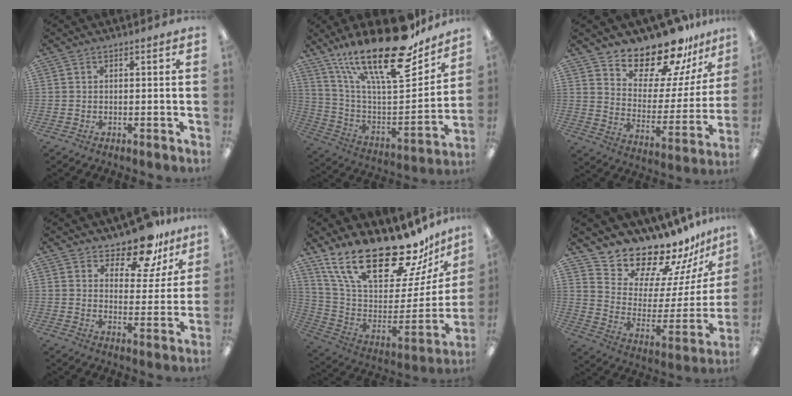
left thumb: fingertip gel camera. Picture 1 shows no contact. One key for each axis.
{"total": 28.4, "fx": 18.7, "fy": 9.3, "fz": 19.2, "tx": -0.330, "ty": -0.117, "tz": 0.314}
{"total": 17.9, "fx": 16.1, "fy": 5.9, "fz": 5.2, "tx": -0.086, "ty": -0.141, "tz": 0.283}
{"total": 12.6, "fx": 10.5, "fy": 5.0, "fz": 4.9, "tx": -0.072, "ty": -0.076, "tz": 0.189}
{"total": 26.5, "fx": 19.5, "fy": 9.4, "fz": 15.3, "tx": -0.260, "ty": -0.139, "tz": 0.346}
{"total": 15.6, "fx": 15.0, "fy": 4.0, "fz": 1.2, "tx": -0.032, "ty": -0.156, "tz": 0.259}